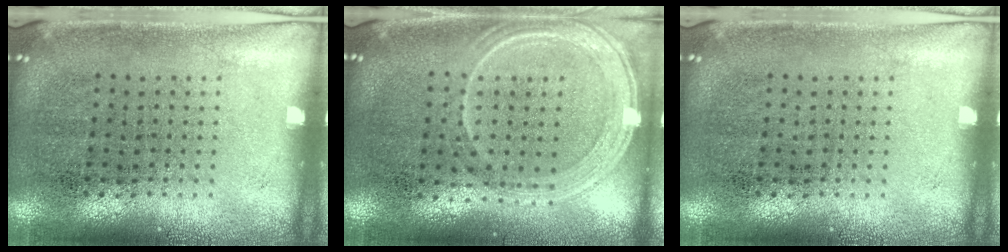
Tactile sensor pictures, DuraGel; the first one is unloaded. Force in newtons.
{"total": 1.2, "press": 1.1, "slide": 0.3}
{"total": 0.0}